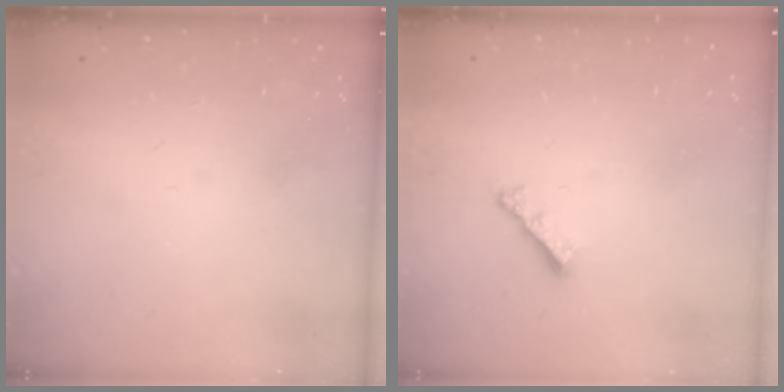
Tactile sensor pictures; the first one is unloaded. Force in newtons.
{"total": 2.8, "press": 2.7, "slide": 0.6}